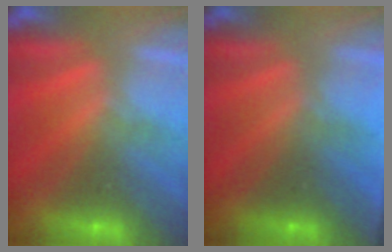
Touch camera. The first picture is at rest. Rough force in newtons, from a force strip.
{"total": 4.7}